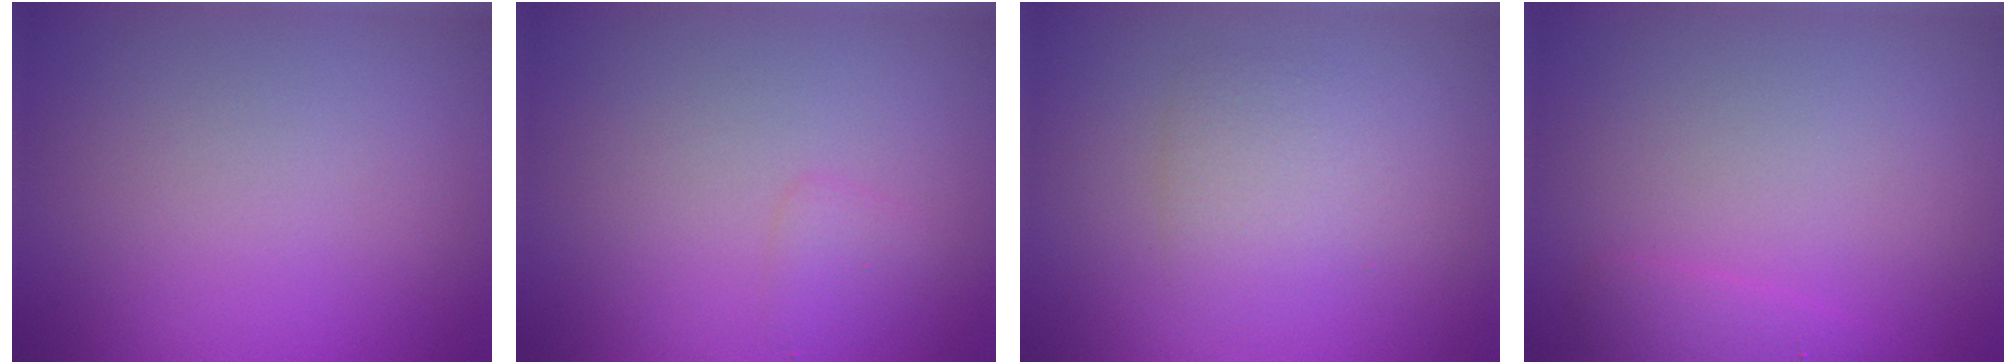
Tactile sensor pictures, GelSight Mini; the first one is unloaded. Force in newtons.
{"total": 1.1, "press": 1.1, "slide": 0.1}
{"total": 2.3, "press": 2.3, "slide": 0.1}
{"total": 1.2, "press": 1.2, "slide": 0.1}